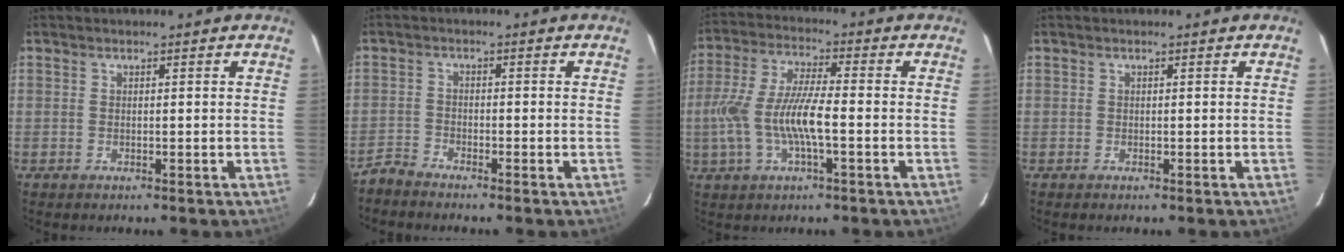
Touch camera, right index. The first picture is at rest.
{"total": 2.6, "force": [-2.5, 0.4, 0.2], "torque": [-0.008, -0.003, -0.059]}
{"total": 12.0, "force": [-2.6, 2.8, 11.4], "torque": [-0.242, -0.001, -0.048]}
{"total": 0.0}